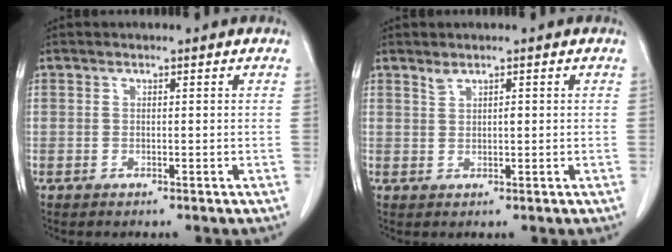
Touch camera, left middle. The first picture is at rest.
{"total": 1.3, "force": [0.8, 0.5, 0.9], "torque": [-0.016, 0.003, 0.016]}